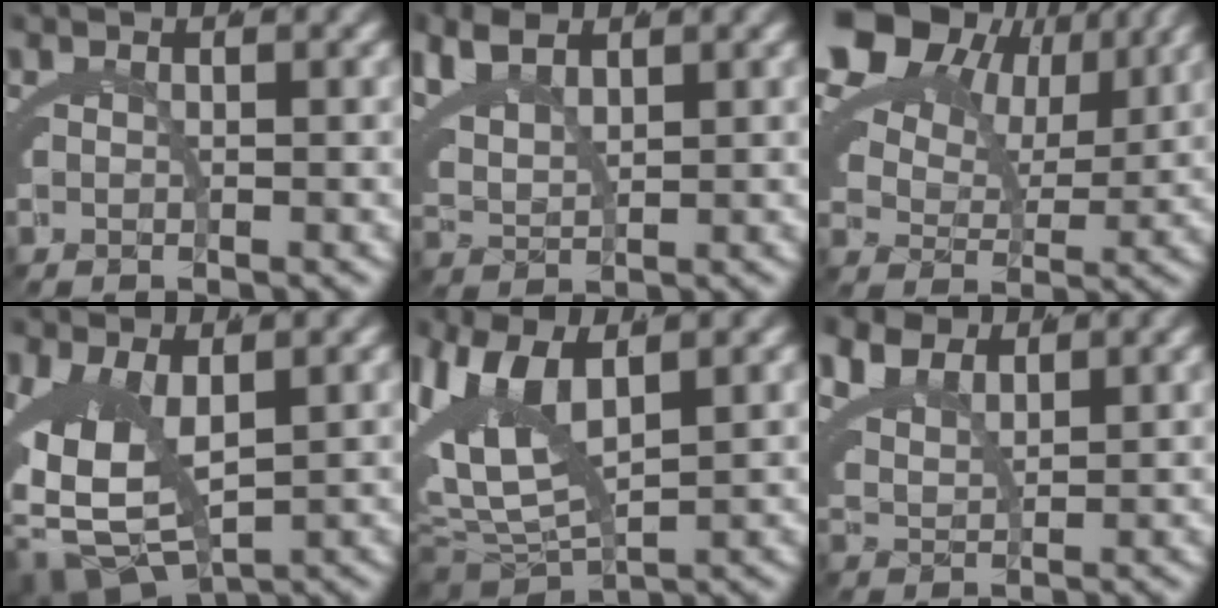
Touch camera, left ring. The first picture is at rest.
{"total": 5.1, "force": [2.7, 3.4, 2.8], "torque": [-0.085, -0.007, 0.054]}
{"total": 10.8, "force": [4.7, 7.5, 6.3], "torque": [-0.128, 0.003, 0.074]}
{"total": 10.3, "force": [-1.5, 6.9, 7.4], "torque": [-0.175, -0.047, -0.006]}
{"total": 9.3, "force": [2.4, 5.5, 7.2], "torque": [-0.172, -0.006, 0.048]}
{"total": 4.7, "force": [2.9, 2.8, 2.3], "torque": [-0.069, -0.009, 0.060]}